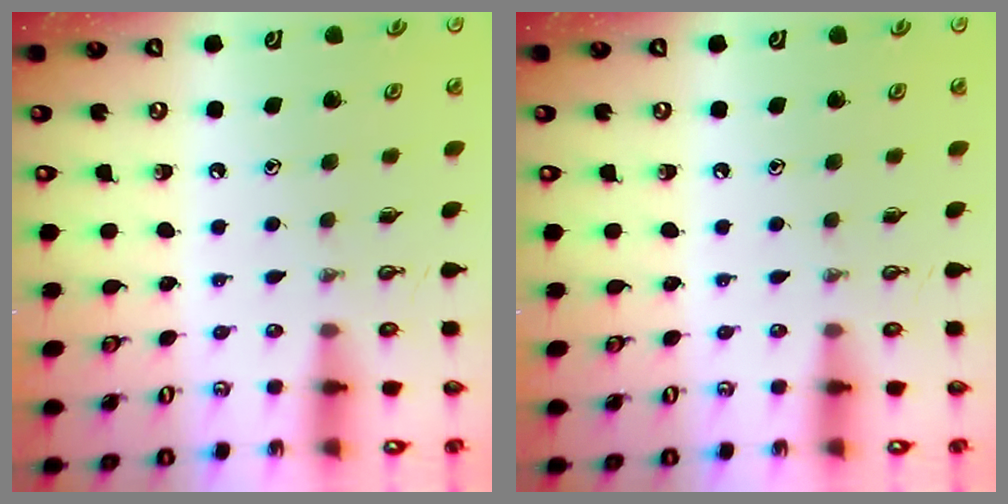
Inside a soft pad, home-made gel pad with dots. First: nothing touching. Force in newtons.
{"total": 0.0}